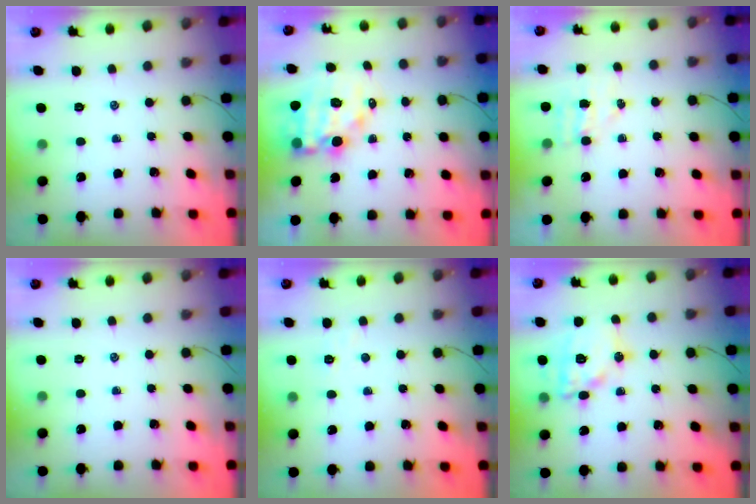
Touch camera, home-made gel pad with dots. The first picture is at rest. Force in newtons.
{"total": 10.5, "press": 10.1, "slide": 2.9}
{"total": 3.8, "press": 3.7, "slide": 0.8}
{"total": 0.0}
{"total": 2.5, "press": 2.4, "slide": 0.6}
{"total": 14.7, "press": 14.6, "slide": 1.8}